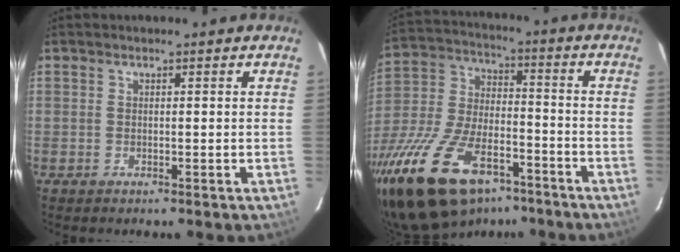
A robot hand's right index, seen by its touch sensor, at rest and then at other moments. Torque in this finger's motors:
{"motor_torque": [1.84, -0.29, 0.71, 0.21]}